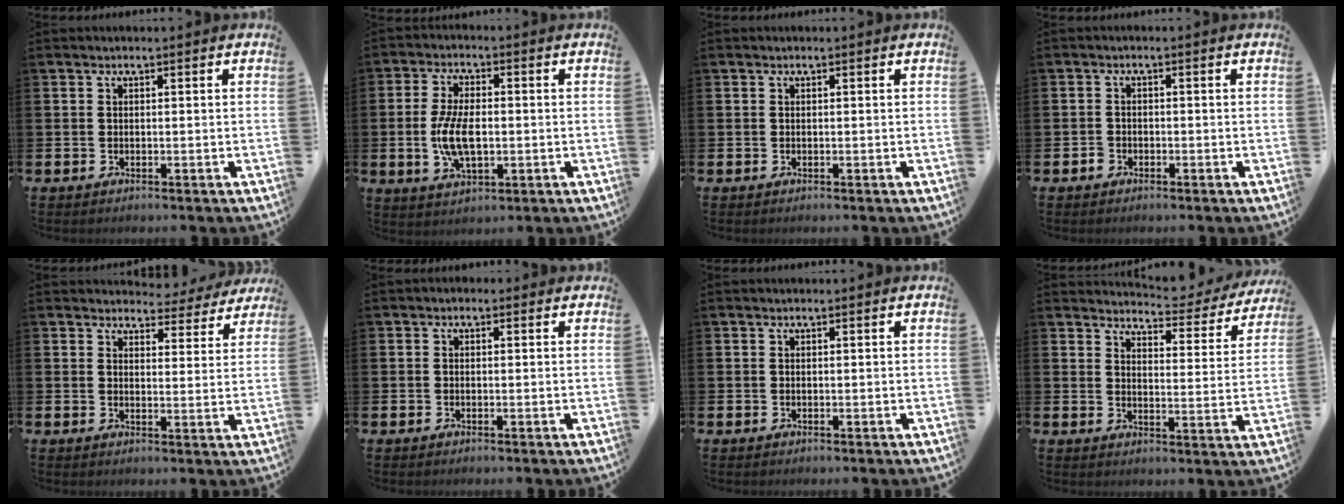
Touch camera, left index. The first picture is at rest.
{"total": 7.2, "force": [-0.4, 3.4, 6.3], "torque": [-0.141, -0.001, -0.013]}
{"total": 0.0}
{"total": 1.3, "force": [-0.9, 1.0, 0.1], "torque": [-0.004, 0.003, -0.021]}
{"total": 3.7, "force": [3.4, 1.4, 0.1], "torque": [0.007, -0.030, 0.054]}
{"total": 0.6, "force": [-0.3, 0.5, 0.1], "torque": [0.002, 0.002, -0.008]}
{"total": 0.0}
{"total": 4.6, "force": [4.5, 0.7, 0.8], "torque": [-0.017, -0.036, 0.072]}